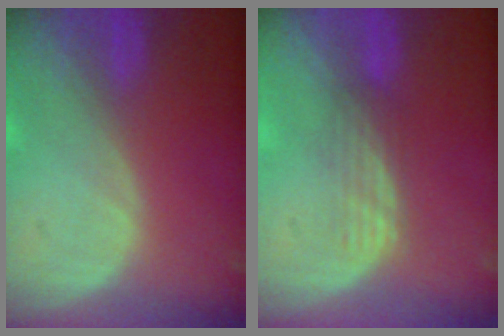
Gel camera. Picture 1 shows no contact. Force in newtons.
{"total": 3.1, "press": 2.7, "slide": 1.7}